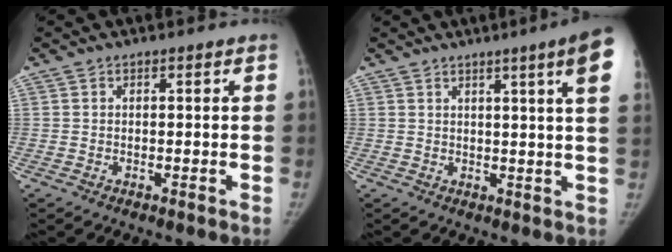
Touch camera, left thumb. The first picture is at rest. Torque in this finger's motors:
{"motor_torque": [1.78, 1.65, 1.34, -0.47, 0.08]}